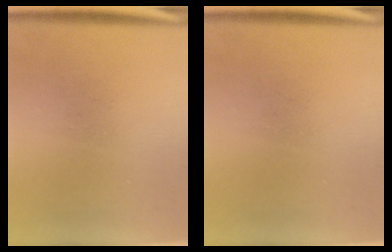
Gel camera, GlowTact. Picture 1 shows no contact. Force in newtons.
{"total": 0.0}